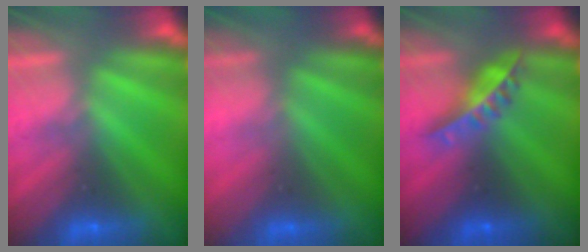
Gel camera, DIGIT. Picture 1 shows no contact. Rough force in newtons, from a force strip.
{"total": 2.6}
{"total": 7.9}